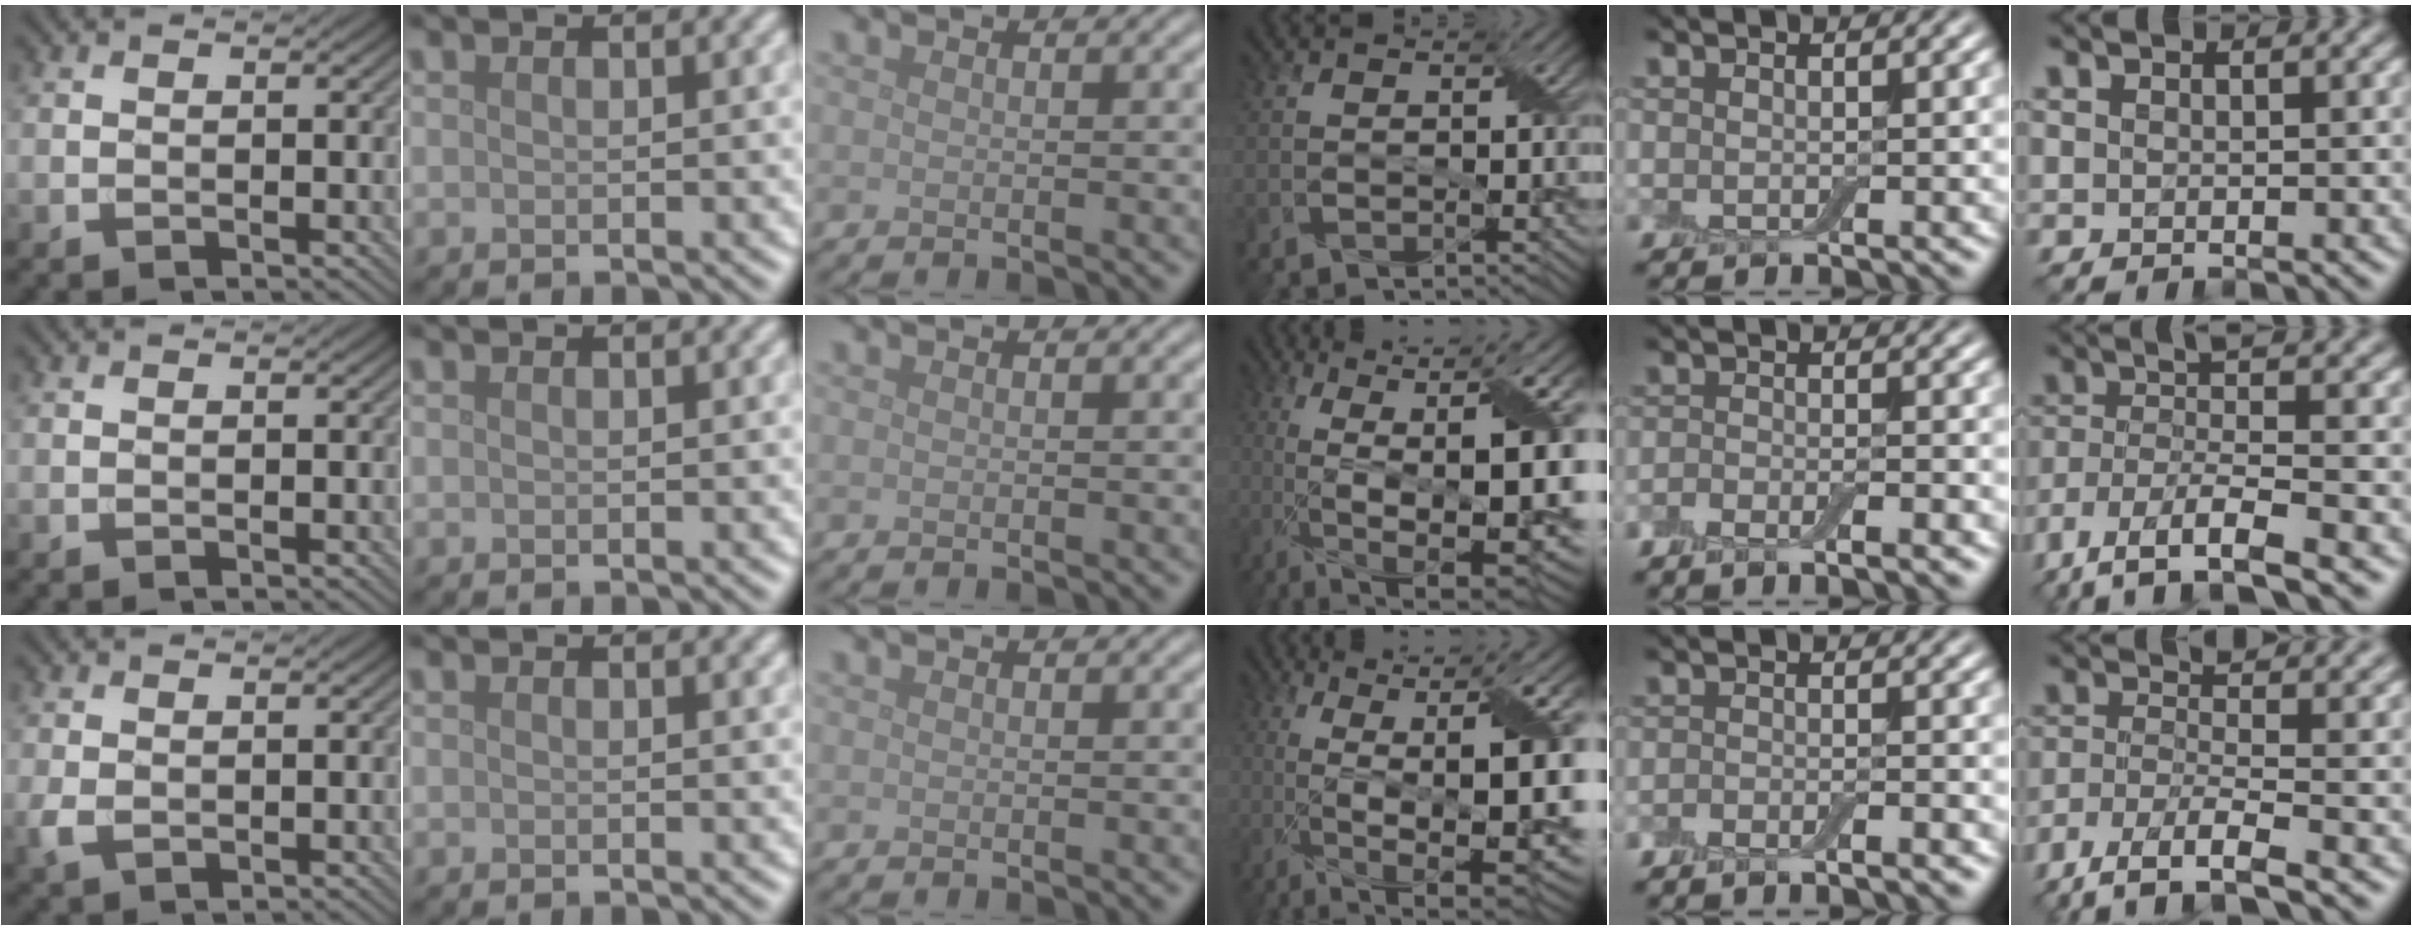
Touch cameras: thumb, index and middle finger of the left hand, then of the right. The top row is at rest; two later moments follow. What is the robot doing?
{"motion": "peel", "object": "bubble wrap"}